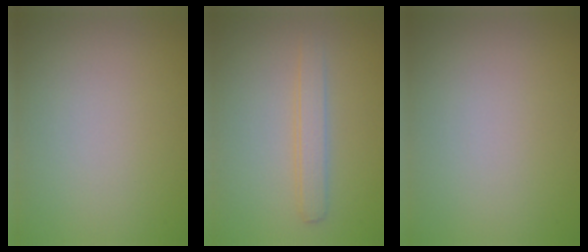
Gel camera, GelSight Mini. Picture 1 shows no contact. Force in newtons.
{"total": 2.1, "press": 2.1, "slide": 0.1}
{"total": 0.0}